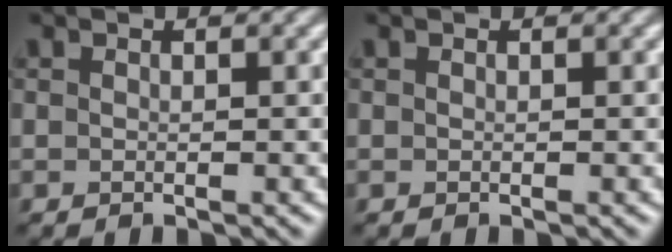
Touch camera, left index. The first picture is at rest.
{"total": 0.0}